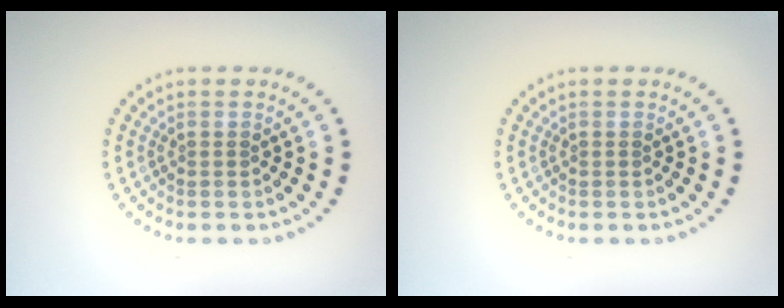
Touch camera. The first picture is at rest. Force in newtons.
{"total": 0.0}